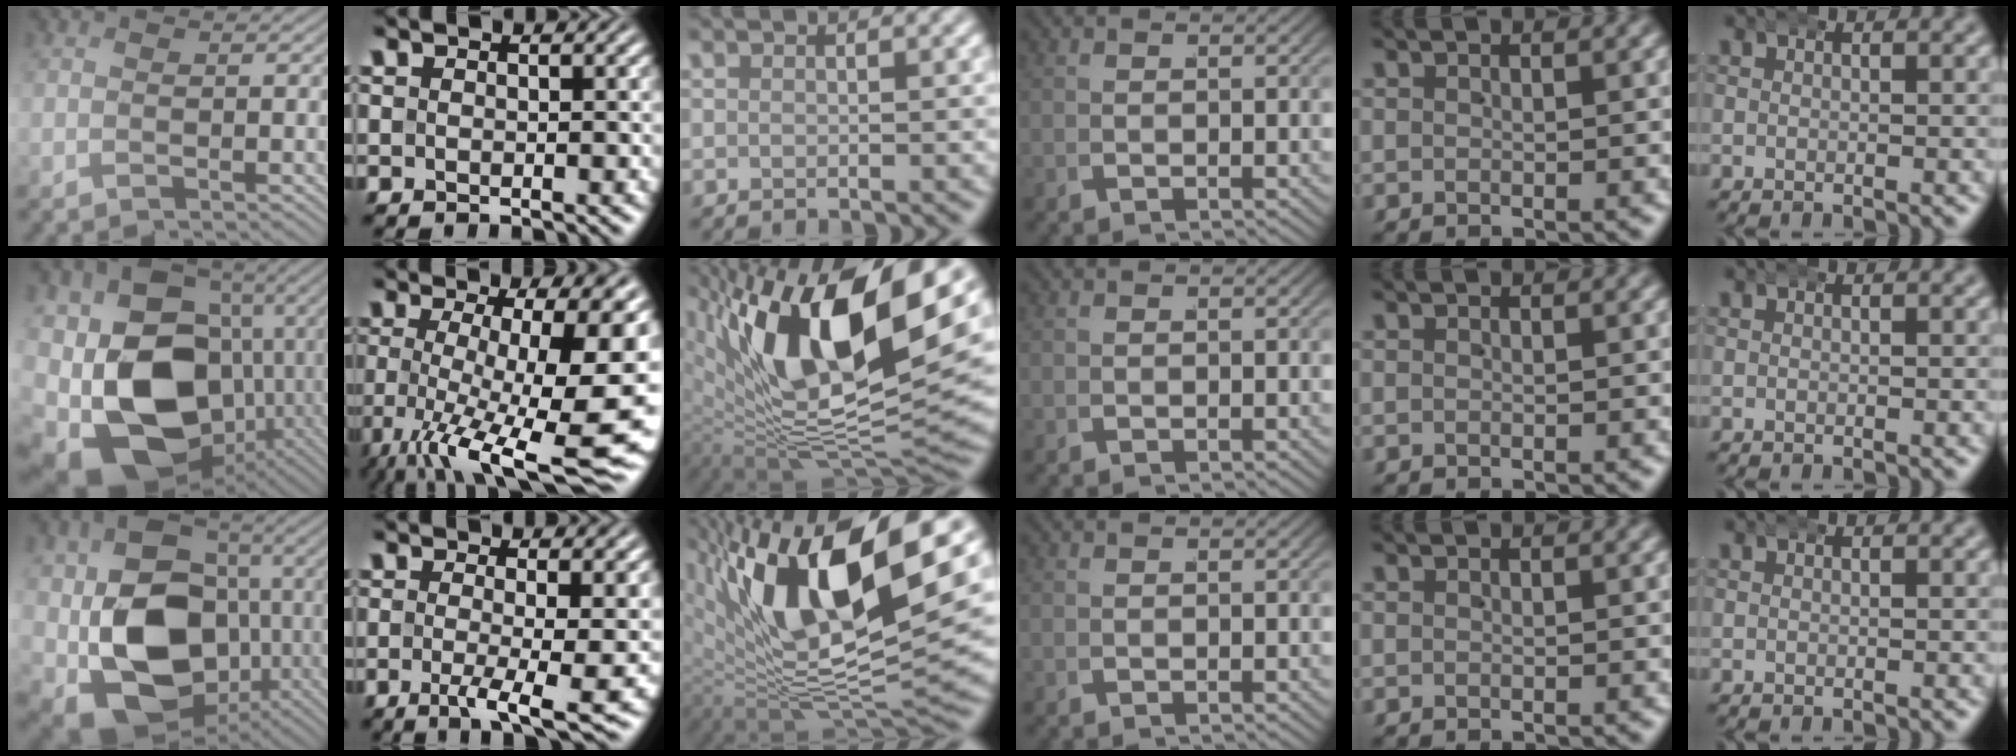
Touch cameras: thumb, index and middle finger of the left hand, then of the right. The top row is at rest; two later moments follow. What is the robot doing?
{"motion": "wrap", "object": "aluminum foil"}